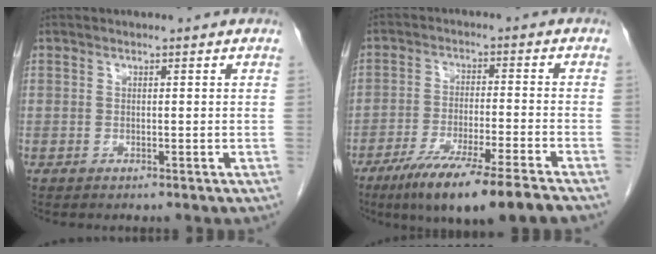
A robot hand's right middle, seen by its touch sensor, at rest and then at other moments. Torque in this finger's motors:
{"motor_torque": [1.19, -0.95, 0.56, 0.14]}